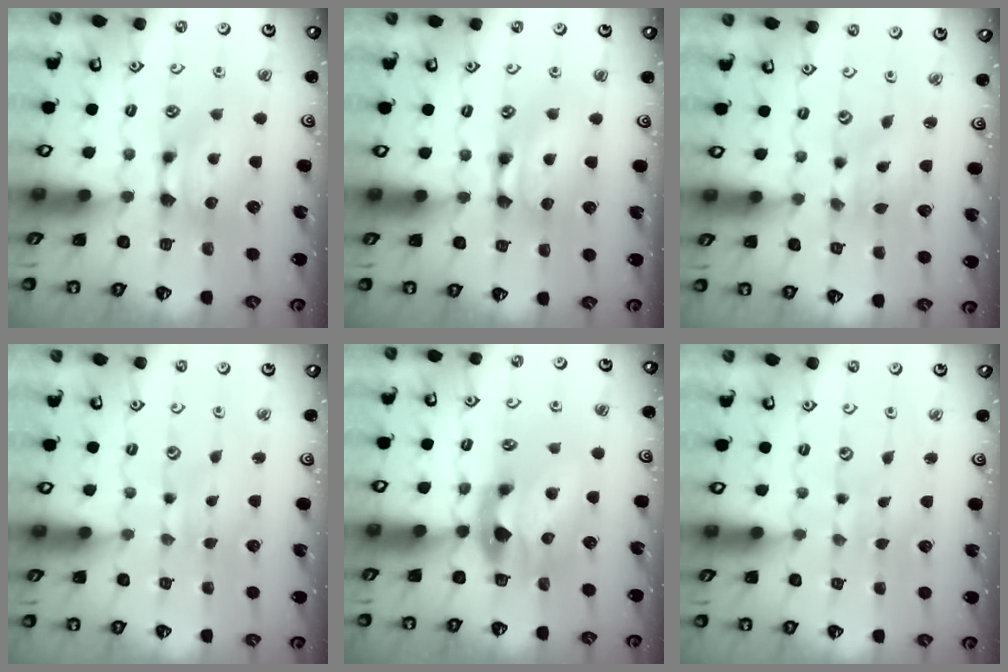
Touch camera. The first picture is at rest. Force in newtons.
{"total": 2.2, "press": 2.2, "slide": 0.1}
{"total": 1.7, "press": 1.3, "slide": 1.0}
{"total": 2.4, "press": 2.3, "slide": 0.4}
{"total": 5.8, "press": 5.6, "slide": 1.5}
{"total": 5.7, "press": 5.7, "slide": 0.2}